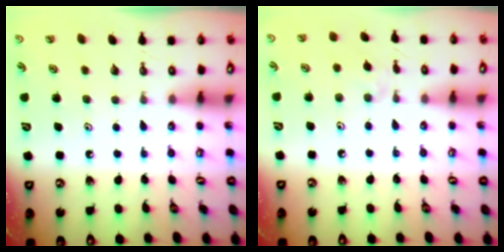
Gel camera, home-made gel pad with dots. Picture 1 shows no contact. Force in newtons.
{"total": 2.1, "press": 2.0, "slide": 0.4}